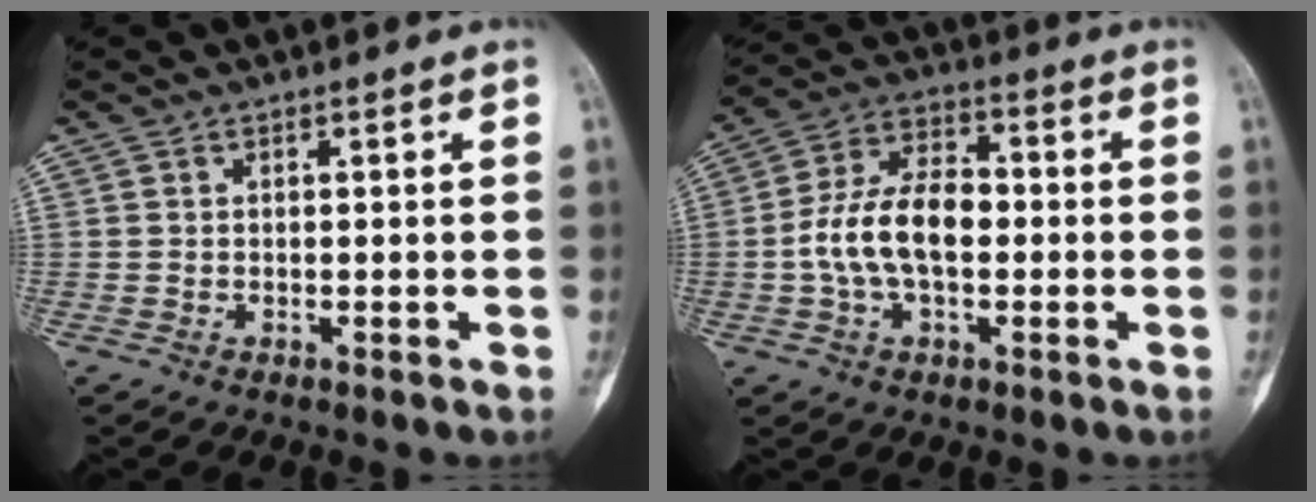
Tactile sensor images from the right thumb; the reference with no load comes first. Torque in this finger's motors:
{"motor_torque": [1.92, 1.81, 1.24, -0.73, 0.14]}